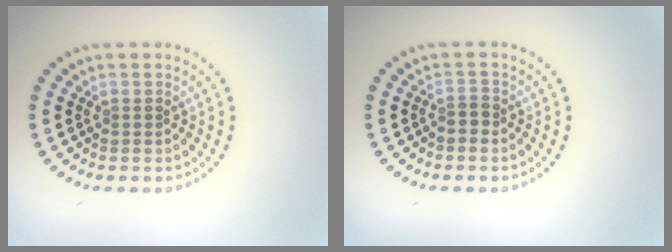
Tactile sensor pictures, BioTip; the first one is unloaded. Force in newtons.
{"total": 1.2, "press": 0.9, "slide": 0.8}